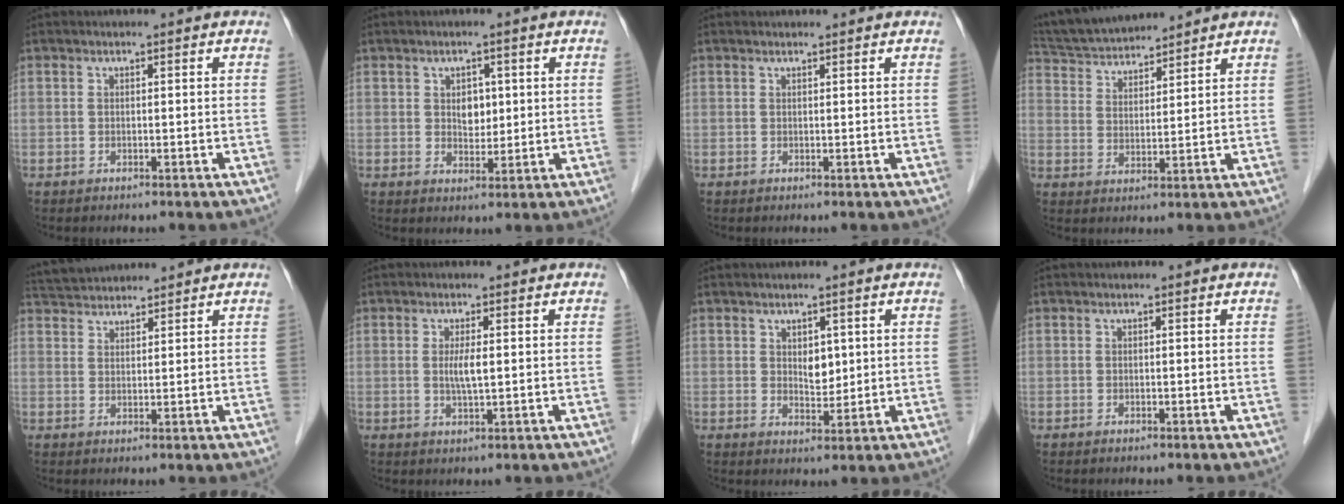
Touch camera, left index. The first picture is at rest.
{"total": 3.1, "force": [0.7, 2.1, 2.1], "torque": [-0.031, -0.001, 0.014]}
{"total": 0.8, "force": [0.8, 0.1, 0.1], "torque": [-0.007, 0.008, 0.013]}
{"total": 11.5, "force": [10.8, 1.7, 3.5], "torque": [-0.070, 0.027, 0.197]}
{"total": 6.5, "force": [6.3, 0.8, 1.3], "torque": [-0.029, 0.035, 0.111]}
{"total": 2.7, "force": [0.1, 0.2, 2.7], "torque": [-0.055, -0.006, 0.002]}
{"total": 2.9, "force": [0.9, 1.7, 2.3], "torque": [-0.036, -0.003, 0.018]}
{"total": 0.0}